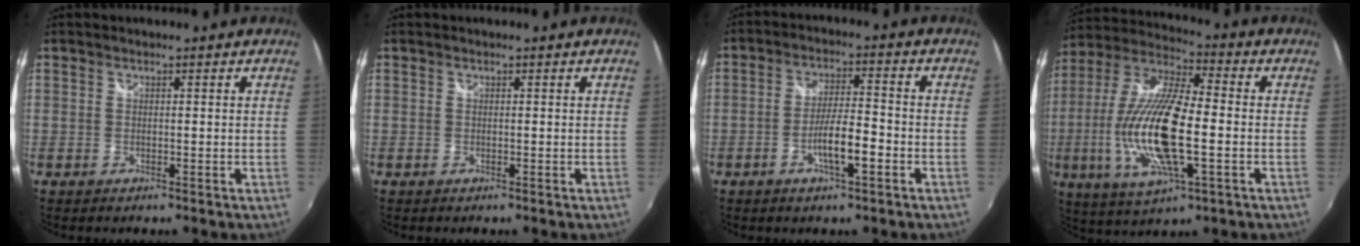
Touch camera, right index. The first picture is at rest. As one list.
[{"total": 0.0}, {"total": 7.0, "force": [-3.0, 1.2, 6.2], "torque": [-0.116, 0.000, -0.049]}, {"total": 19.8, "force": [-3.5, 6.1, 18.5], "torque": [-0.375, -0.012, -0.069]}]